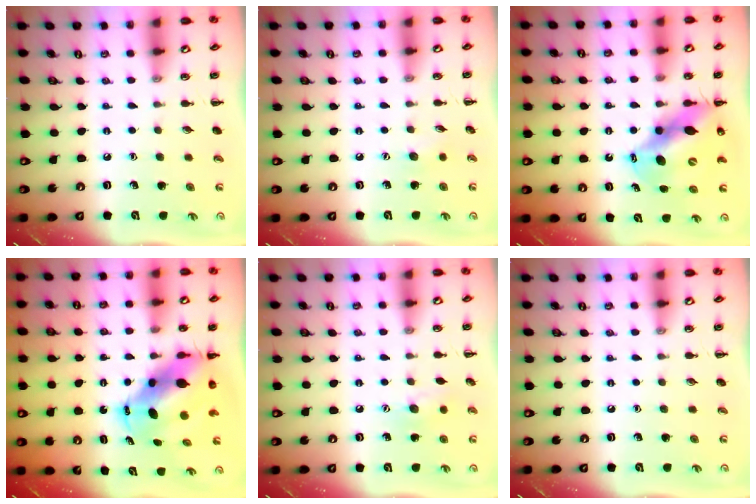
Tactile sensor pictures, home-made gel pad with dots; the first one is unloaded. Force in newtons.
{"total": 3.9, "press": 3.7, "slide": 1.0}
{"total": 12.9, "press": 12.4, "slide": 3.5}
{"total": 9.6, "press": 9.3, "slide": 2.5}
{"total": 8.3, "press": 8.2, "slide": 1.3}
{"total": 0.0}